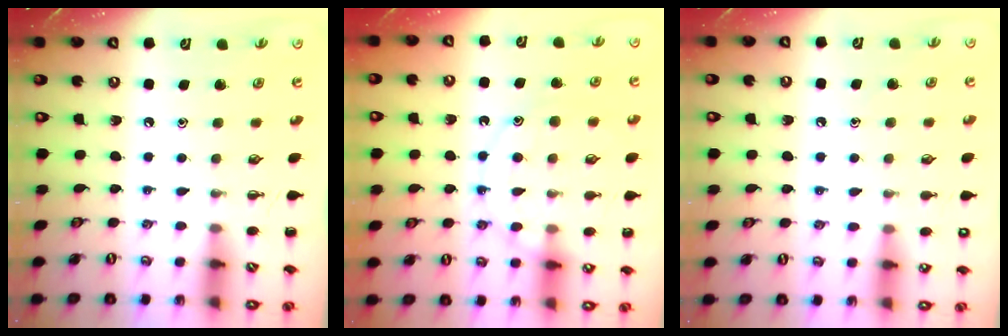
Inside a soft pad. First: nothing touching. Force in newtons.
{"total": 12.3, "press": 12.3, "slide": 1.0}
{"total": 8.1, "press": 7.8, "slide": 2.0}